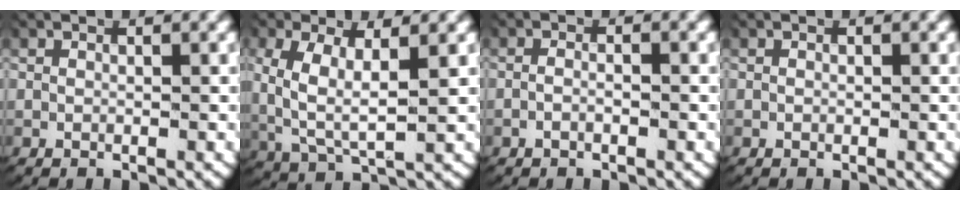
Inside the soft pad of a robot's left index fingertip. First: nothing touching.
{"total": 5.5, "force": [0.8, 3.2, 4.3], "torque": [-0.104, -0.017, 0.026]}
{"total": 1.2, "force": [-0.7, 0.3, 0.9], "torque": [-0.022, -0.002, -0.013]}
{"total": 0.0}